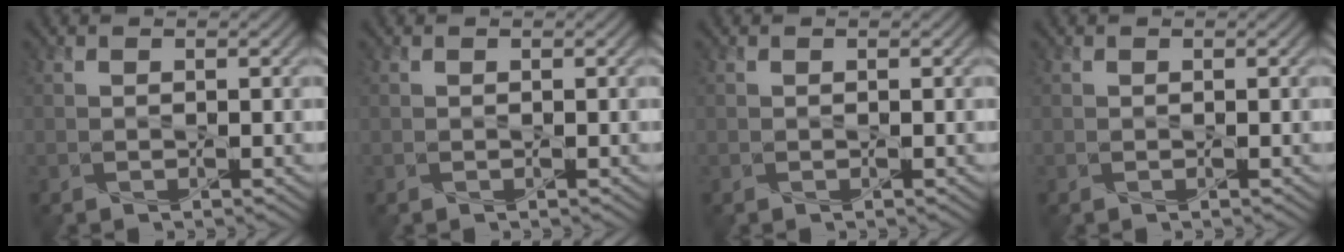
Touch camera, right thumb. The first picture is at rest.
{"total": 0.0}
{"total": 0.0}
{"total": 0.0}